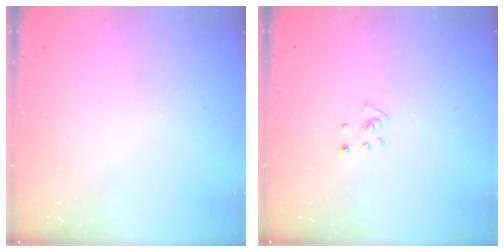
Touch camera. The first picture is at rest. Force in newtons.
{"total": 4.4, "press": 4.4, "slide": 0.3}